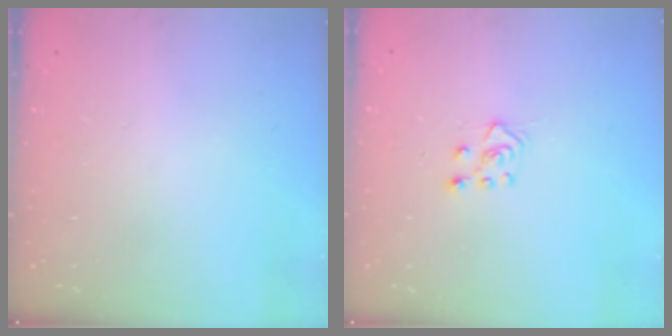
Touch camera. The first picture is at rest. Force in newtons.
{"total": 4.8, "press": 4.7, "slide": 0.7}